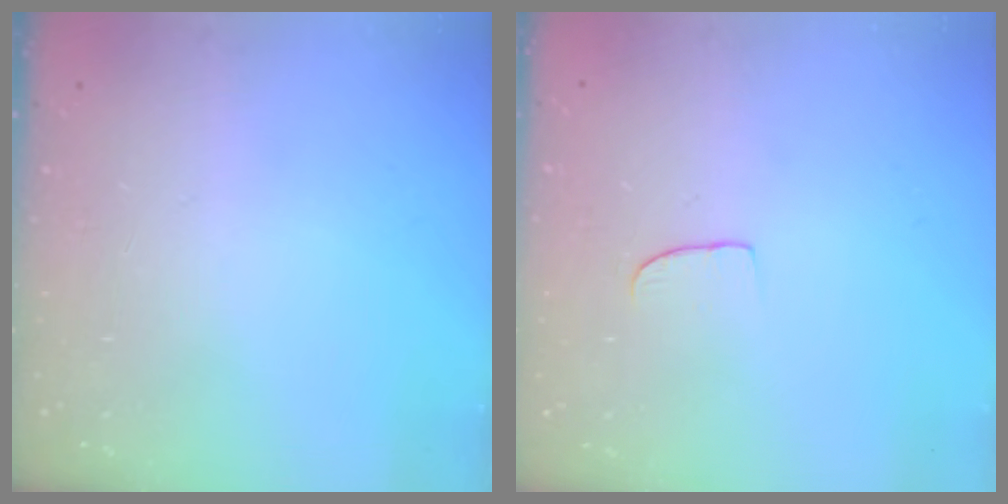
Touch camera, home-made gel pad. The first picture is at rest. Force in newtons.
{"total": 5.2, "press": 5.2, "slide": 0.3}